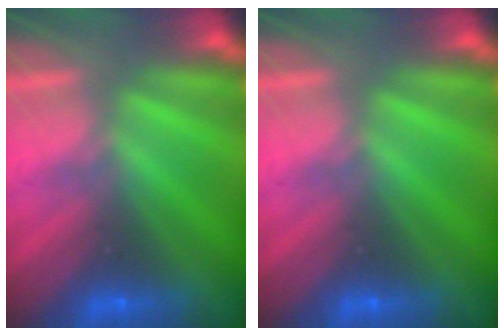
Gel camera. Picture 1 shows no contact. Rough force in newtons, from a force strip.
{"total": 0.0}